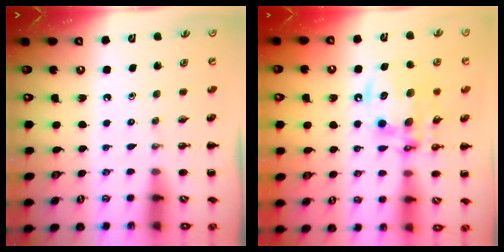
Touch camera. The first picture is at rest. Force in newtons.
{"total": 13.9, "press": 13.5, "slide": 3.3}